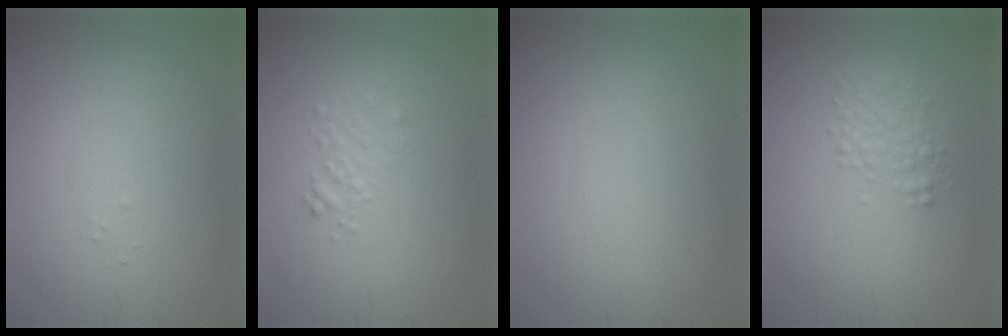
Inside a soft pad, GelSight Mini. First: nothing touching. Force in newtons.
{"total": 1.4, "press": 1.4, "slide": 0.1}
{"total": 0.0}
{"total": 2.0, "press": 2.0, "slide": 0.0}